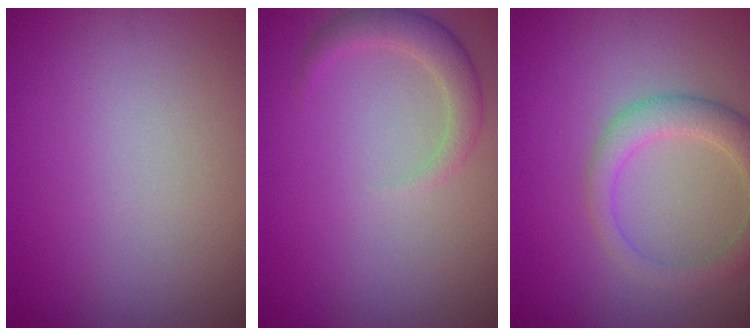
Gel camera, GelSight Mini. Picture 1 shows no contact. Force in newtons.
{"total": 2.3, "press": 2.3, "slide": 0.2}
{"total": 3.6, "press": 3.5, "slide": 0.2}